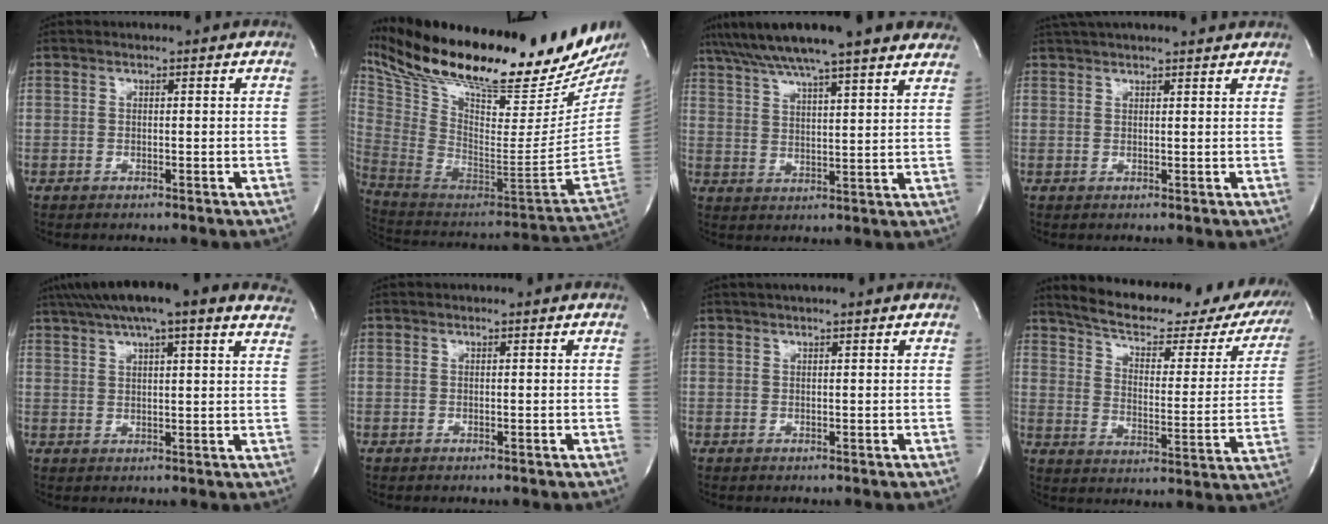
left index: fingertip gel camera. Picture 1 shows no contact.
{"total": 32.9, "force": [27.3, 5.0, 17.5], "torque": [-0.324, -0.080, 0.409]}
{"total": 21.3, "force": [17.8, 2.0, 11.5], "torque": [-0.191, 0.037, 0.246]}
{"total": 10.5, "force": [9.6, 1.1, 4.1], "torque": [-0.066, 0.029, 0.133]}
{"total": 19.5, "force": [15.2, 3.1, 11.8], "torque": [-0.188, 0.056, 0.193]}
{"total": 0.0}
{"total": 3.7, "force": [3.0, 0.0, 2.0], "torque": [-0.029, 0.028, 0.039]}
{"total": 27.5, "force": [23.3, 7.4, 12.6], "torque": [-0.187, -0.031, 0.288]}